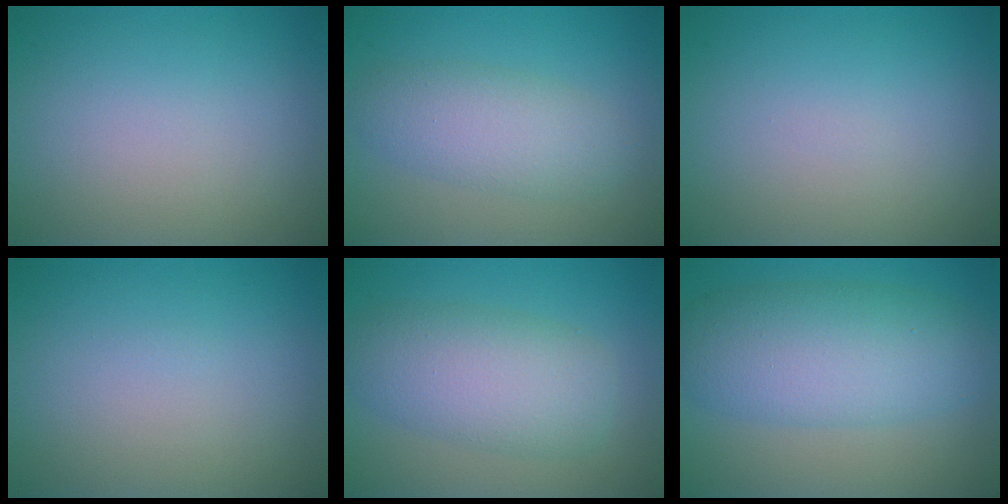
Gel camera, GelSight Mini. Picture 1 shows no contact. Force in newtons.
{"total": 4.1, "press": 4.1, "slide": 0.1}
{"total": 0.0}
{"total": 0.0}
{"total": 6.1, "press": 6.1, "slide": 0.1}
{"total": 7.4, "press": 7.4, "slide": 0.2}